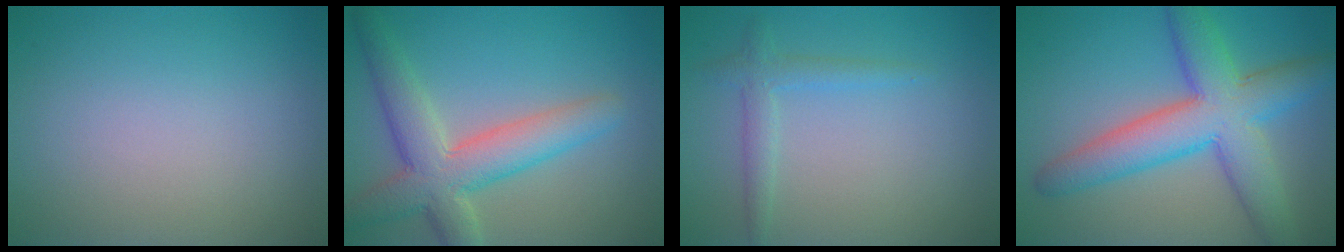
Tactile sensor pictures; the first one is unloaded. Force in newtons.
{"total": 6.4, "press": 6.4, "slide": 0.5}
{"total": 1.9, "press": 1.9, "slide": 0.1}
{"total": 8.4, "press": 8.4, "slide": 0.2}